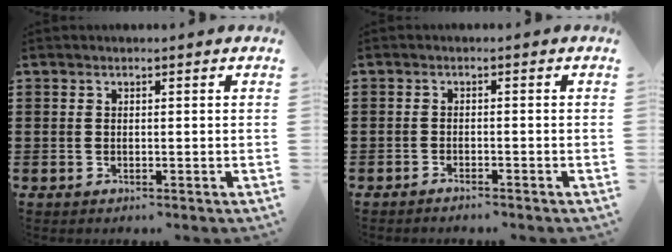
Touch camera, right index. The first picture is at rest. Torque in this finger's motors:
{"motor_torque": [-1.12, 1.02, 0.05, -0.02]}